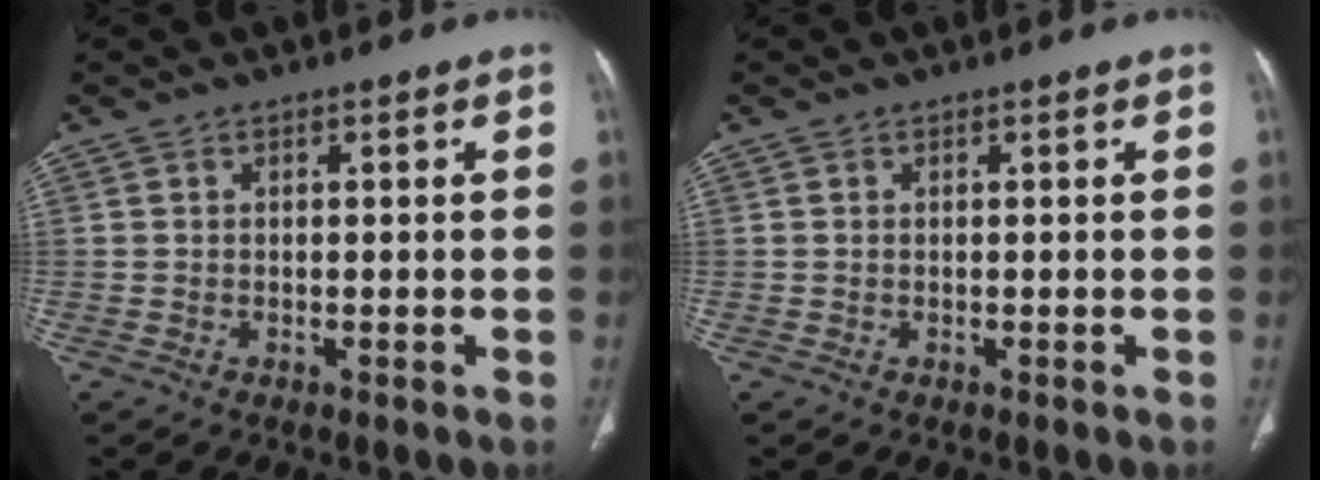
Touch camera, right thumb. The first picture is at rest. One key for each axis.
{"total": 0.0}